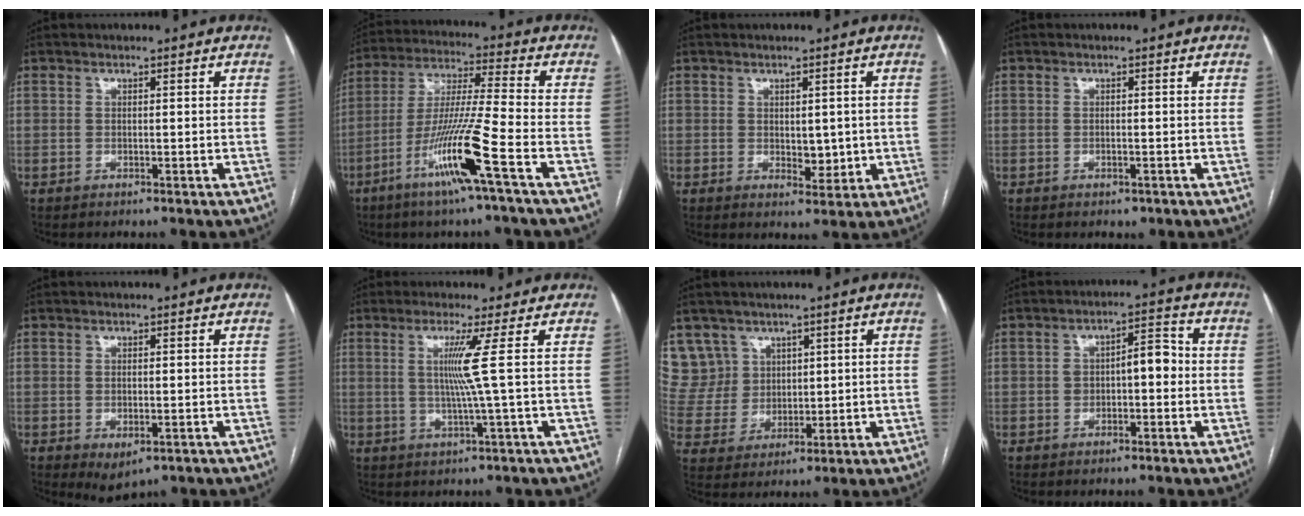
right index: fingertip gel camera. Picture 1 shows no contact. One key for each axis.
{"total": 13.5, "fx": -6.6, "fy": -1.7, "fz": 11.6, "tx": -0.233, "ty": -0.018, "tz": -0.128}
{"total": 3.3, "fx": -0.1, "fy": 1.7, "fz": 2.8, "tx": -0.035, "ty": -0.005, "tz": 0.007}
{"total": 1.1, "fx": -0.7, "fy": 0.6, "fz": 0.7, "tx": -0.010, "ty": -0.001, "tz": -0.003}
{"total": 3.4, "fx": -1.3, "fy": 1.6, "fz": 2.7, "tx": -0.042, "ty": -0.008, "tz": -0.007}
{"total": 5.0, "fx": 0.8, "fy": -2.2, "fz": 4.4, "tx": -0.089, "ty": -0.007, "tz": 0.019}
{"total": 8.0, "fx": 4.9, "fy": 6.3, "fz": -0.2, "tx": -0.001, "ty": 0.023, "tz": 0.111}
{"total": 5.2, "fx": -0.3, "fy": 2.1, "fz": 4.7, "tx": -0.075, "ty": 0.032, "tz": -0.006}